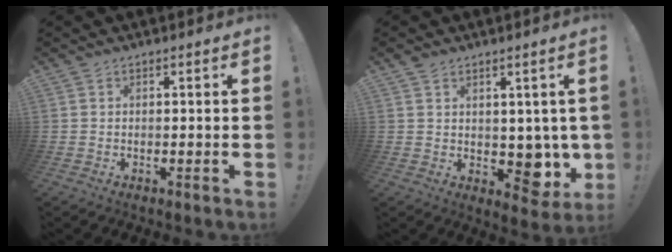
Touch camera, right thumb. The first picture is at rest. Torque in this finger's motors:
{"motor_torque": [0.50, 0.60, 0.06, -0.11, 0.00]}